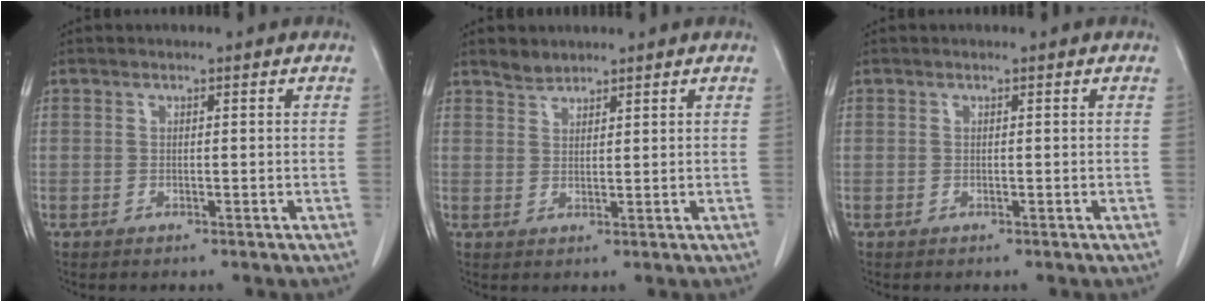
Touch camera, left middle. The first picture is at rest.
{"total": 2.0, "force": [1.9, 0.6, 0.1], "torque": [-0.004, 0.000, 0.037]}
{"total": 0.0}